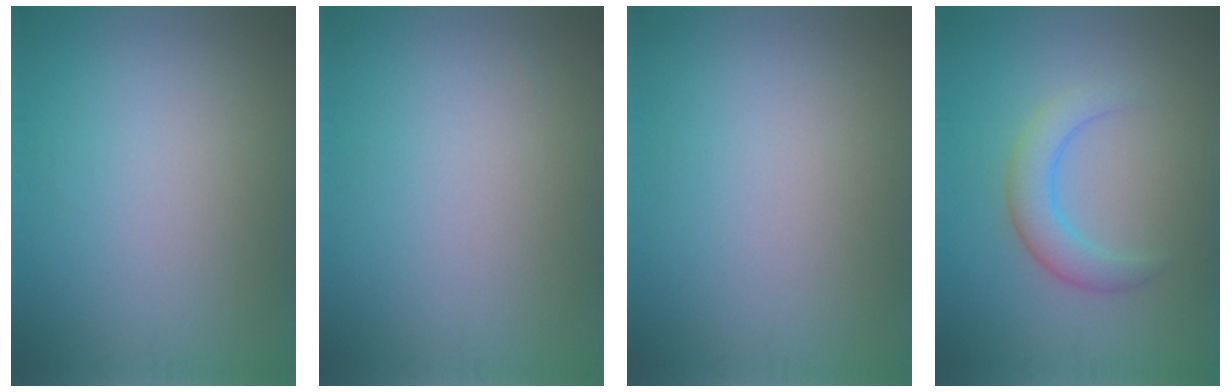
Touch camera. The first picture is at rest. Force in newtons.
{"total": 0.0}
{"total": 0.0}
{"total": 3.2, "press": 3.2, "slide": 0.2}